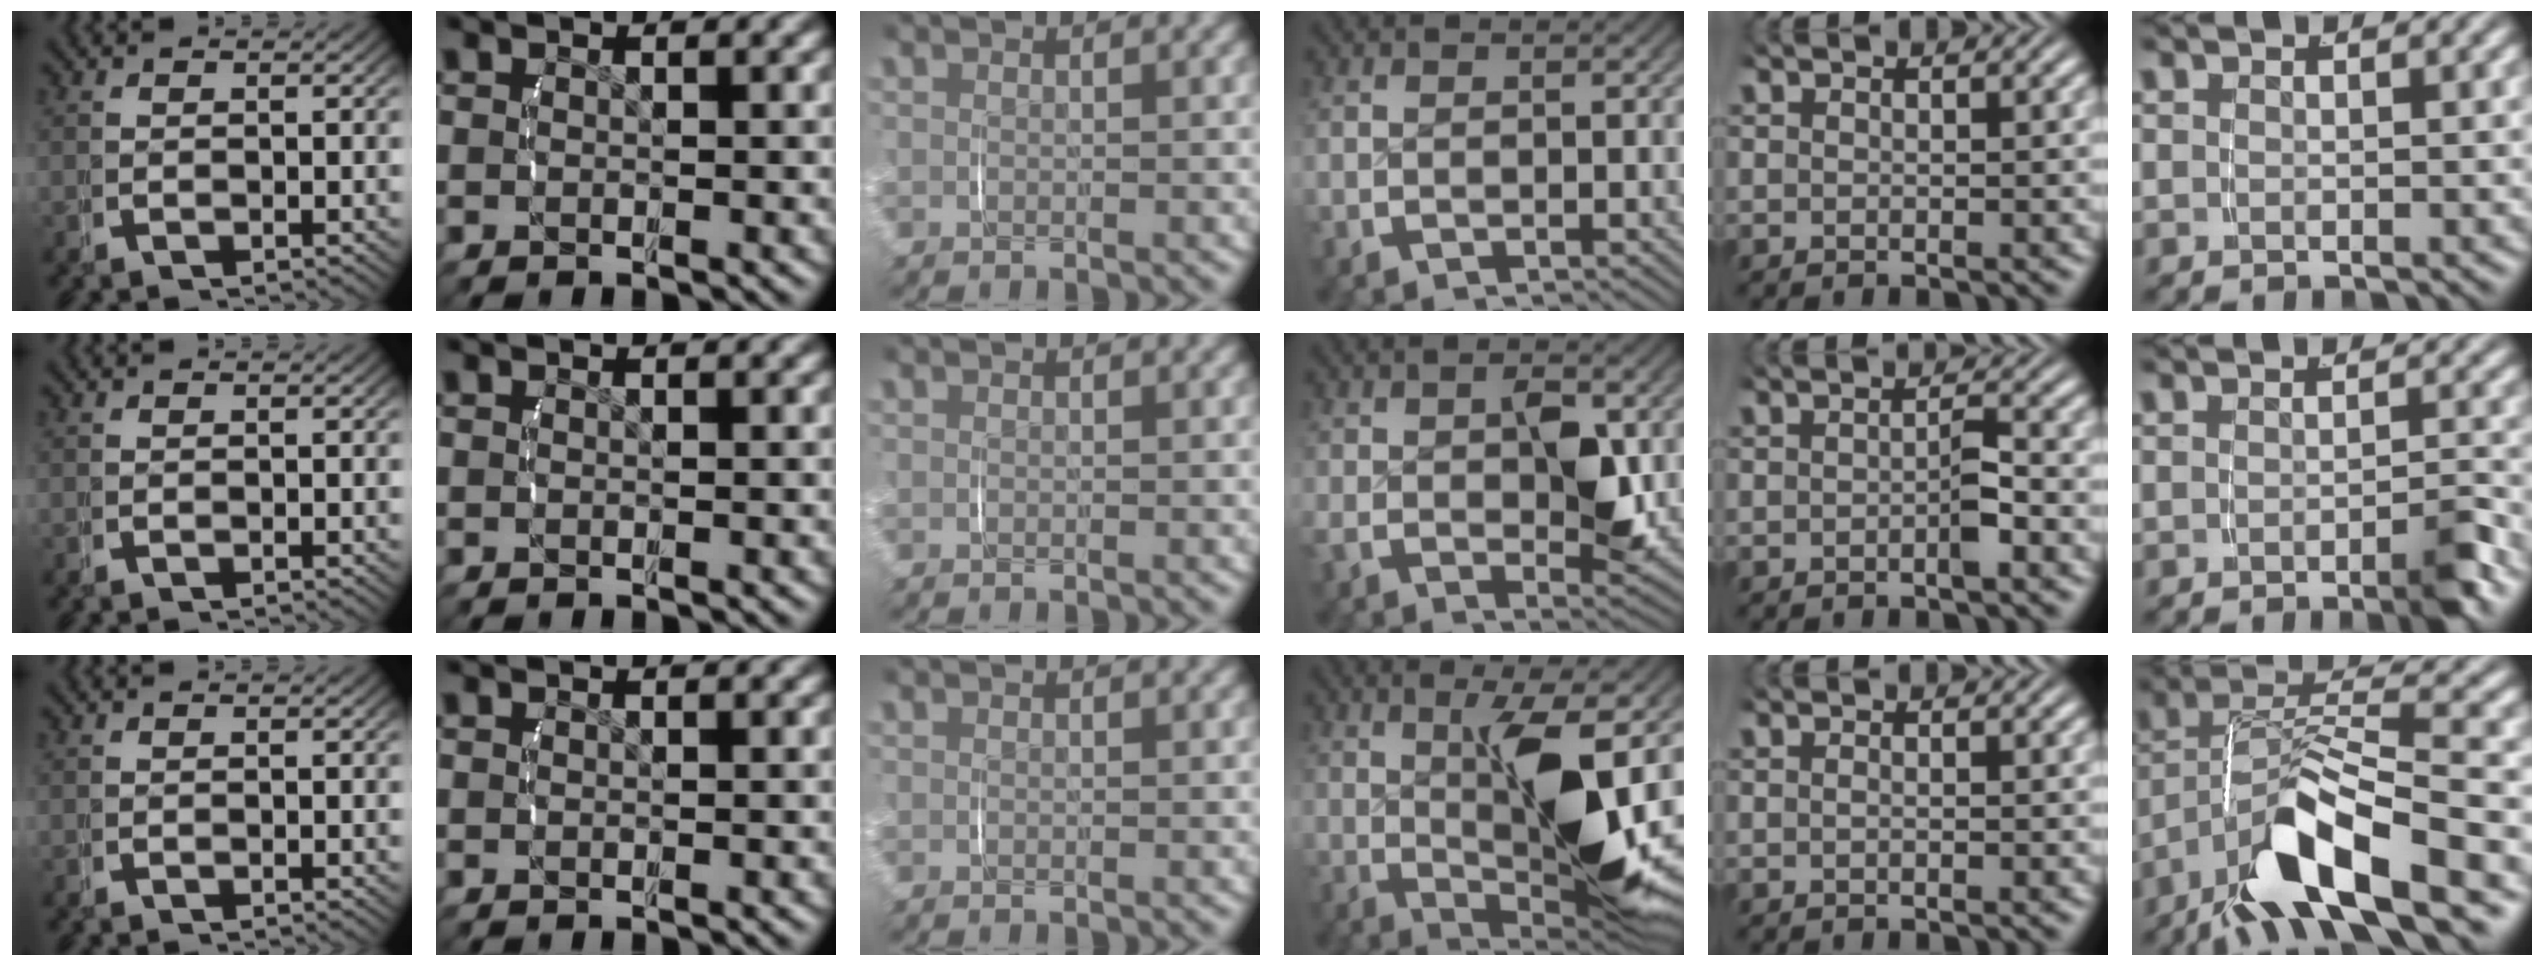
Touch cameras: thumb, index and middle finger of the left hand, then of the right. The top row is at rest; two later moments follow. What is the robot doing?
{"motion": "lift_and_place", "object": "jar lid"}